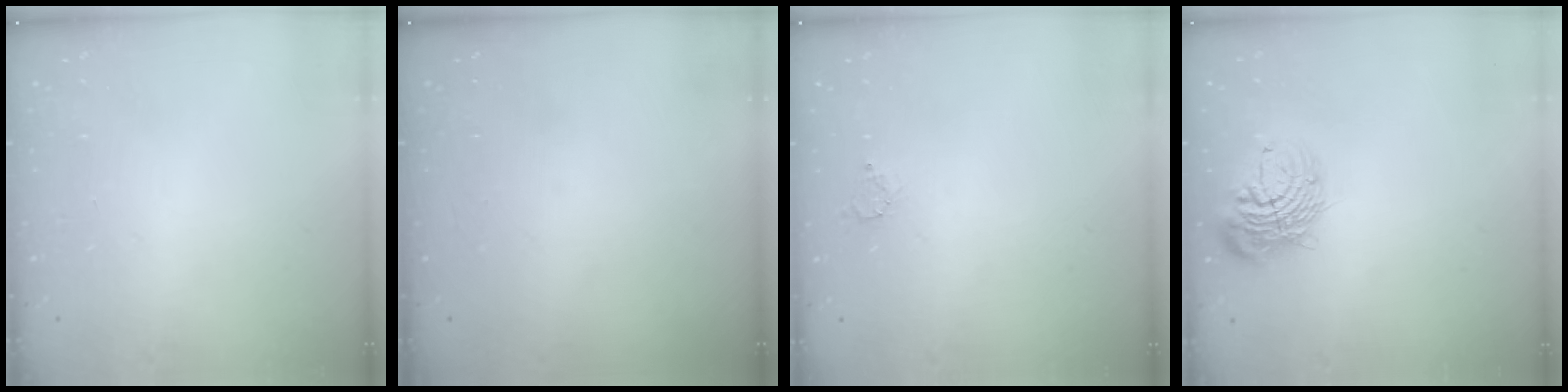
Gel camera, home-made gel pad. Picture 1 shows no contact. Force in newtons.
{"total": 0.0}
{"total": 2.1, "press": 2.1, "slide": 0.2}
{"total": 12.4, "press": 12.4, "slide": 1.4}